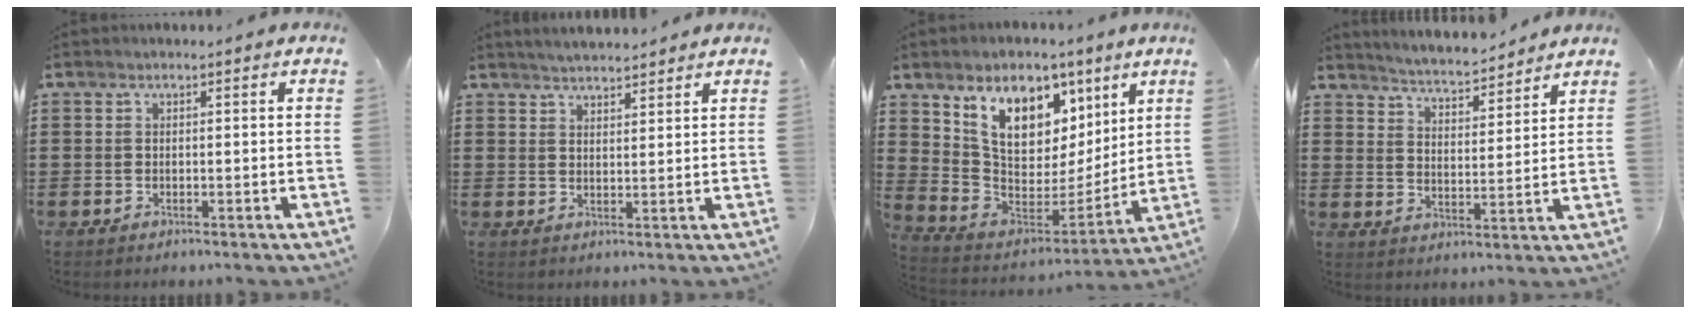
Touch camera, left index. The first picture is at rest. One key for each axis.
{"total": 2.6, "fx": 2.6, "fy": 0.0, "fz": 0.1, "tx": -0.008, "ty": -0.002, "tz": 0.049}
{"total": 11.7, "fx": 7.3, "fy": 7.0, "fz": 5.8, "tx": -0.131, "ty": -0.030, "tz": 0.141}
{"total": 4.1, "fx": 4.1, "fy": -0.2, "fz": 0.2, "tx": -0.024, "ty": -0.029, "tz": 0.067}